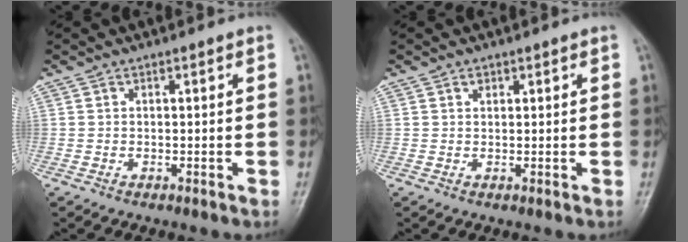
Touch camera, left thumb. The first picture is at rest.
{"total": 1.0, "force": [0.6, 0.7, 0.3], "torque": [0.001, -0.003, 0.009]}